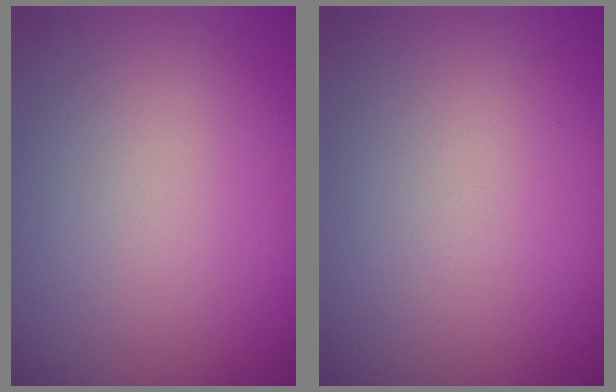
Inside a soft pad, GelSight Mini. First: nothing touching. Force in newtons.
{"total": 0.0}